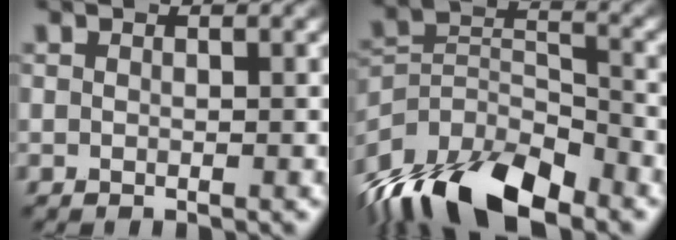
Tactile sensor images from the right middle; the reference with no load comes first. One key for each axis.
{"total": 12.1, "fx": -9.3, "fy": 4.5, "fz": 6.2, "tx": -0.118, "ty": -0.001, "tz": -0.173}